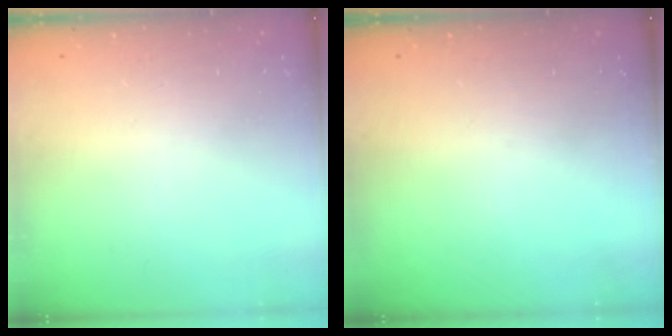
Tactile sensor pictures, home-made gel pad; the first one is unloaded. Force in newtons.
{"total": 0.0}